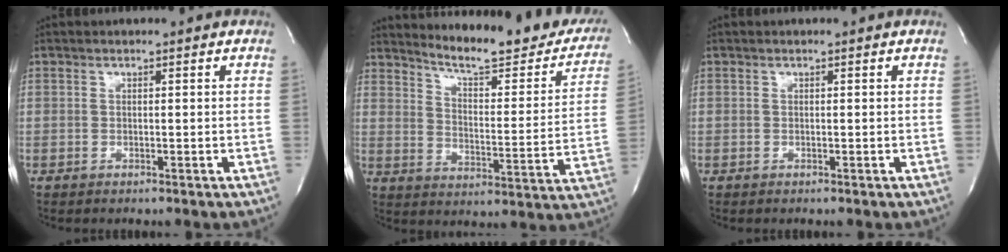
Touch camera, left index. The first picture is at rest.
{"total": 21.3, "force": [18.9, 4.0, 9.0], "torque": [-0.113, -0.064, 0.234]}
{"total": 0.0}